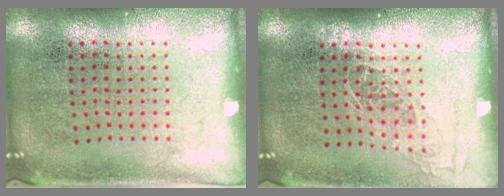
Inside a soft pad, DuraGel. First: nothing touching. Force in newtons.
{"total": 1.0, "press": 0.9, "slide": 0.5}